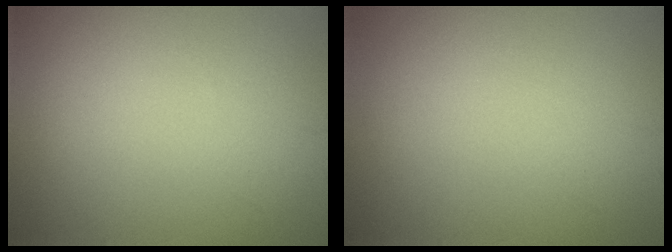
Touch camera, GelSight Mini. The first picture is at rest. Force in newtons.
{"total": 0.0}